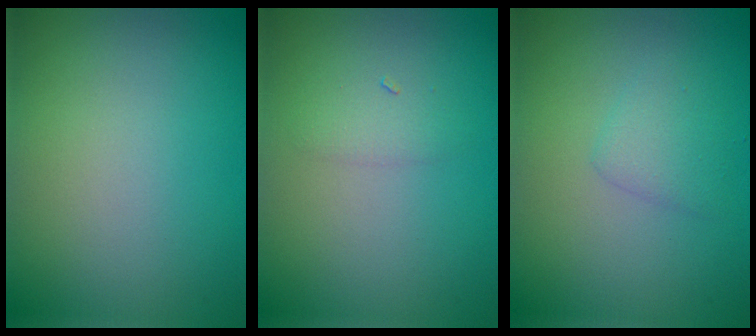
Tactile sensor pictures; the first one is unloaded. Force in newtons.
{"total": 1.3, "press": 1.3, "slide": 0.1}
{"total": 1.6, "press": 1.6, "slide": 0.1}